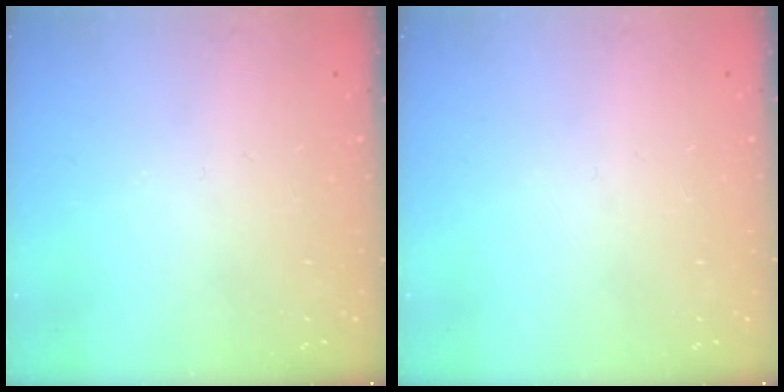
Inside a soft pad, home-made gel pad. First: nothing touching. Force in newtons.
{"total": 0.0}